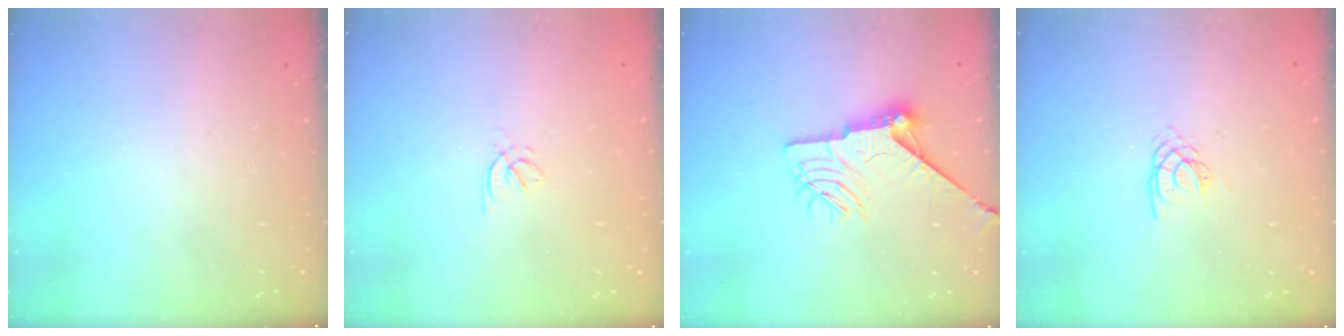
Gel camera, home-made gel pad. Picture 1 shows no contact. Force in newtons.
{"total": 1.6, "press": 1.5, "slide": 0.5}
{"total": 12.8, "press": 12.7, "slide": 1.3}
{"total": 2.2, "press": 2.2, "slide": 0.2}